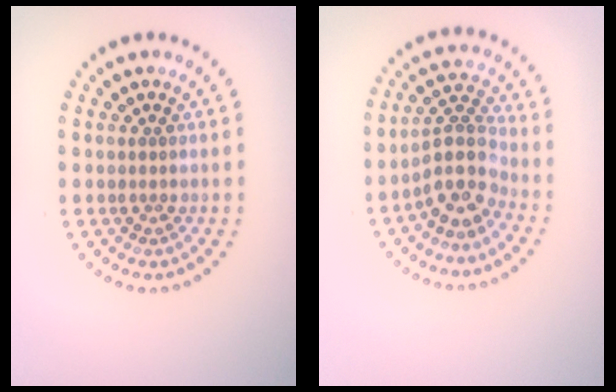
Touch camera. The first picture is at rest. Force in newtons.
{"total": 4.0, "press": 3.3, "slide": 2.2}